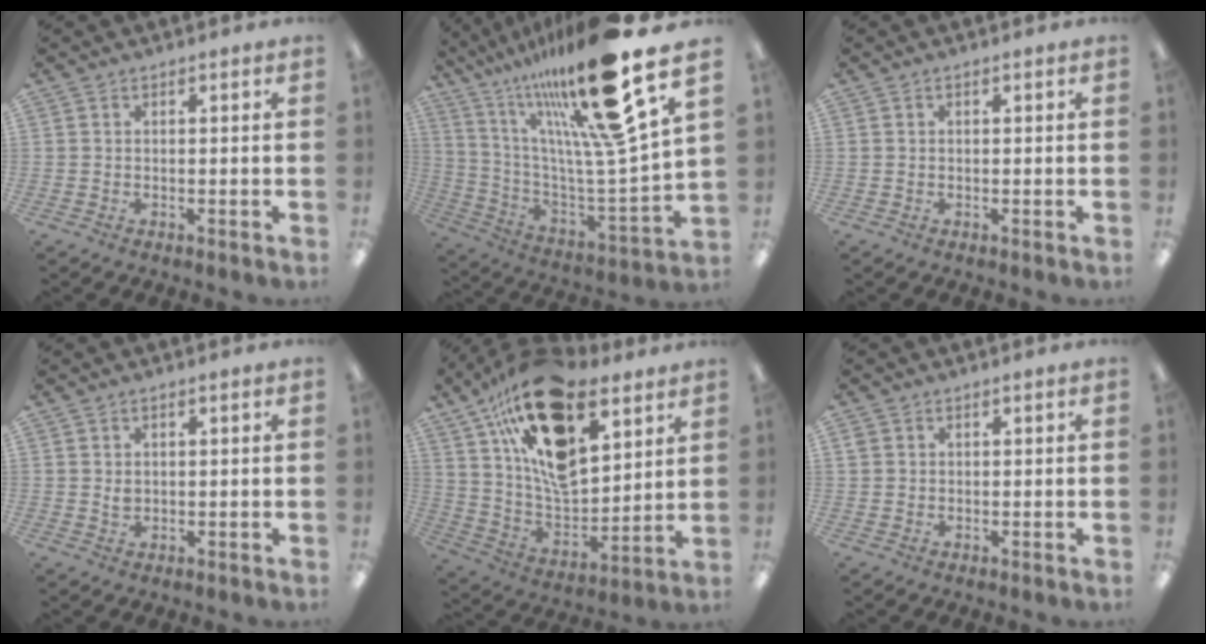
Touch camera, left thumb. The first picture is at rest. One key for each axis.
{"total": 26.3, "fx": 18.3, "fy": 4.1, "fz": 18.4, "tx": -0.303, "ty": -0.107, "tz": 0.291}
{"total": 0.0}
{"total": 1.5, "fx": 0.4, "fy": 1.1, "fz": 0.9, "tx": -0.019, "ty": 0.002, "tz": 0.007}
{"total": 23.4, "fx": 13.4, "fy": 11.8, "fz": 15.1, "tx": -0.276, "ty": -0.074, "tz": 0.238}
{"total": 1.1, "fx": 0.3, "fy": 1.0, "fz": 0.5, "tx": -0.009, "ty": 0.005, "tz": 0.005}